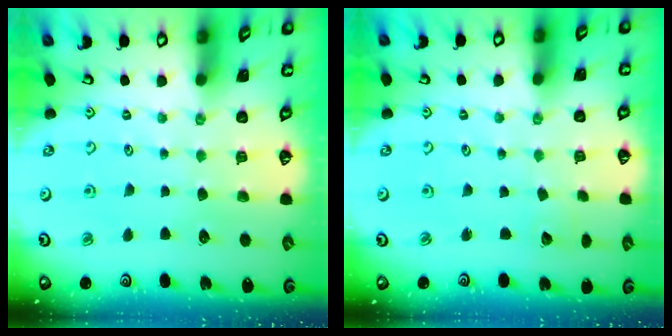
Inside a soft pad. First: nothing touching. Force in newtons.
{"total": 1.4, "press": 1.4, "slide": 0.1}